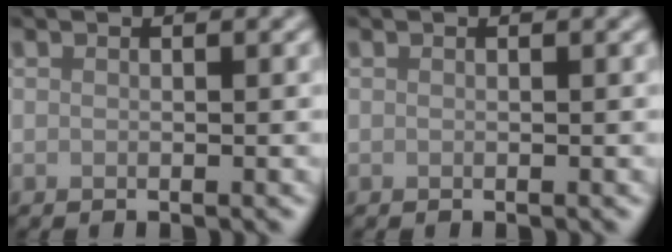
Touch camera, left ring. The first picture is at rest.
{"total": 0.0}